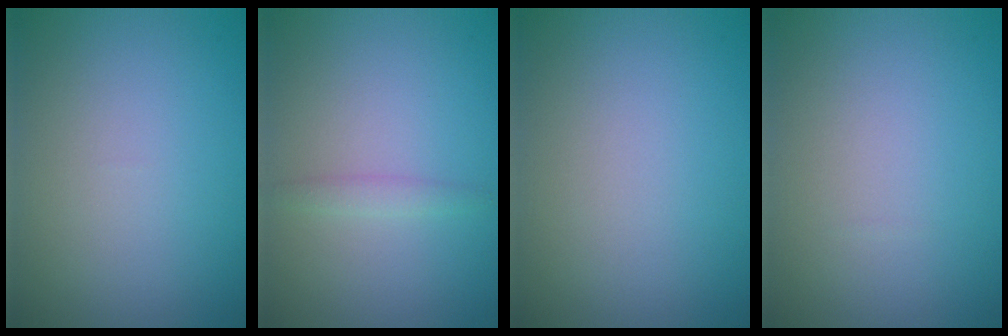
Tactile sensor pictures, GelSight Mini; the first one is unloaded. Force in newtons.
{"total": 1.0, "press": 1.0, "slide": 0.1}
{"total": 0.0}
{"total": 0.0}